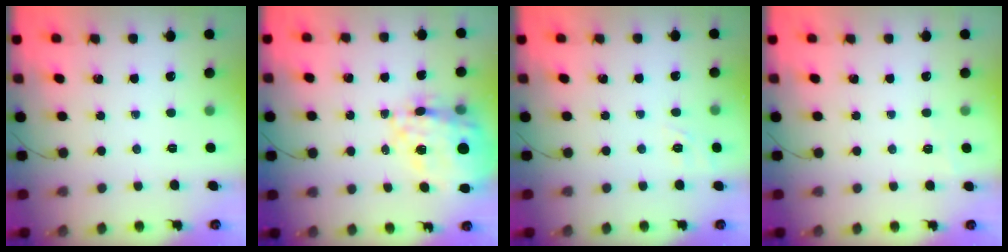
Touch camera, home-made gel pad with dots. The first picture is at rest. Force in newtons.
{"total": 23.6, "press": 23.1, "slide": 4.8}
{"total": 1.6, "press": 0.4, "slide": 1.5}
{"total": 5.5, "press": 5.3, "slide": 1.4}